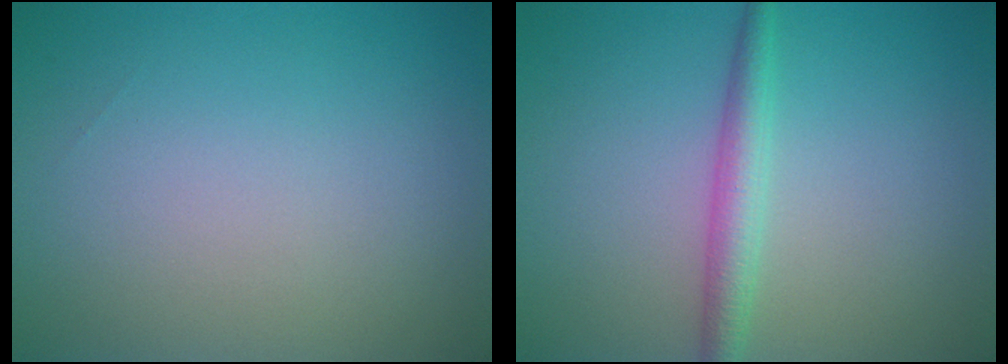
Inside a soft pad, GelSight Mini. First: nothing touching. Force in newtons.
{"total": 2.6, "press": 2.6, "slide": 0.0}